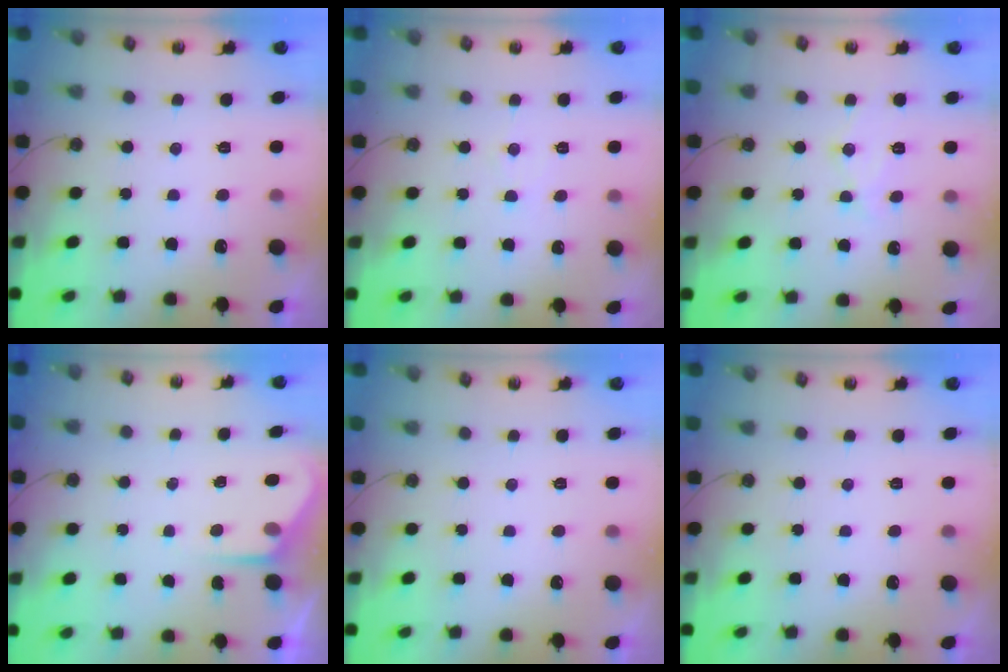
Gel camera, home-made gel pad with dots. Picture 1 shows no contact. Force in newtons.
{"total": 3.7, "press": 3.7, "slide": 0.5}
{"total": 9.5, "press": 9.5, "slide": 0.8}
{"total": 2.3, "press": 2.3, "slide": 0.3}
{"total": 0.0}
{"total": 0.0}